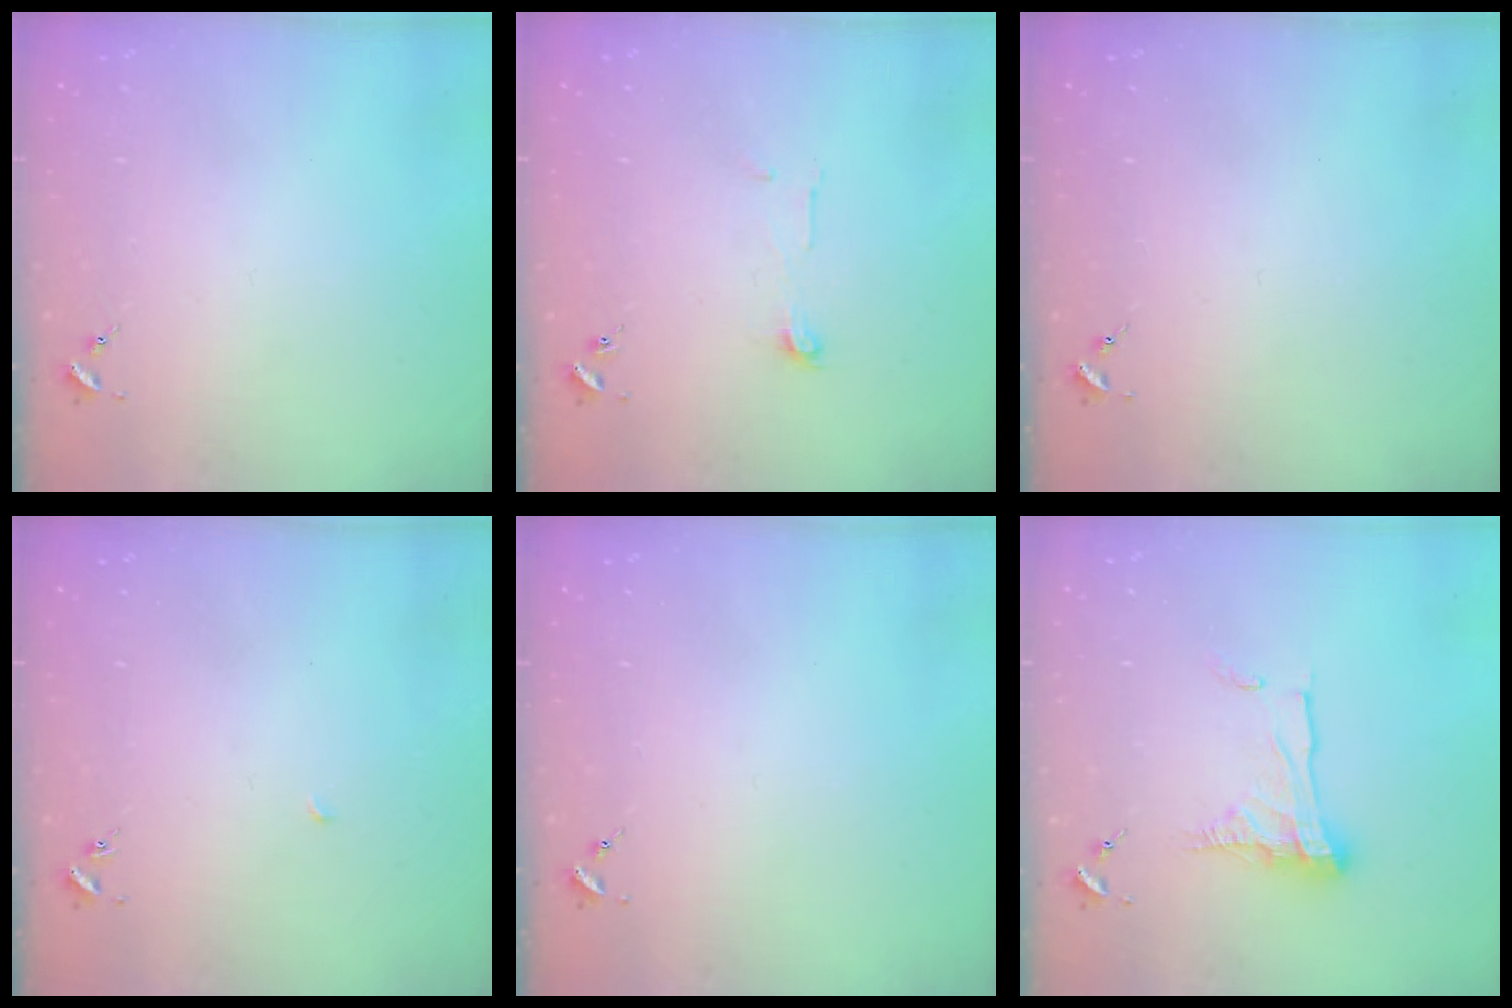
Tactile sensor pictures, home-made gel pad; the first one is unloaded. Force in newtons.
{"total": 5.1, "press": 5.1, "slide": 0.5}
{"total": 0.0}
{"total": 2.1, "press": 2.1, "slide": 0.1}
{"total": 0.0}
{"total": 11.8, "press": 11.7, "slide": 1.1}